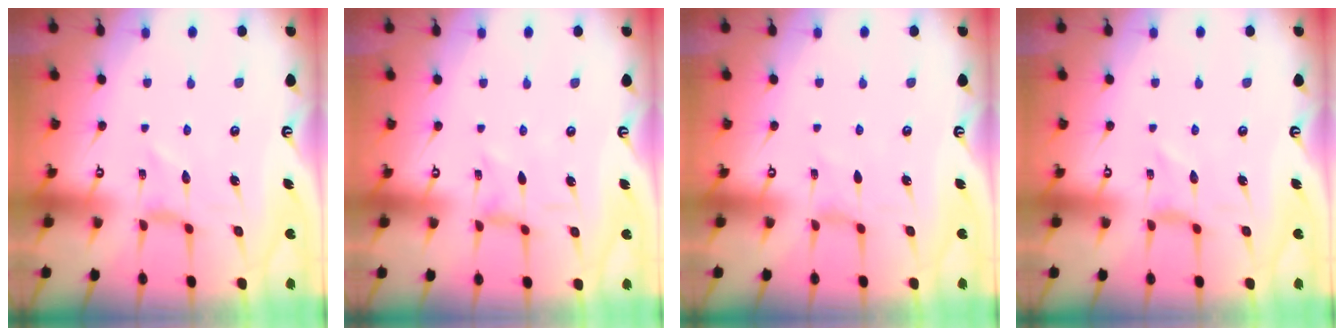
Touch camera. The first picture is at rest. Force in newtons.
{"total": 0.6, "press": 0.5, "slide": 0.2}
{"total": 0.8, "press": 0.7, "slide": 0.1}
{"total": 0.0}